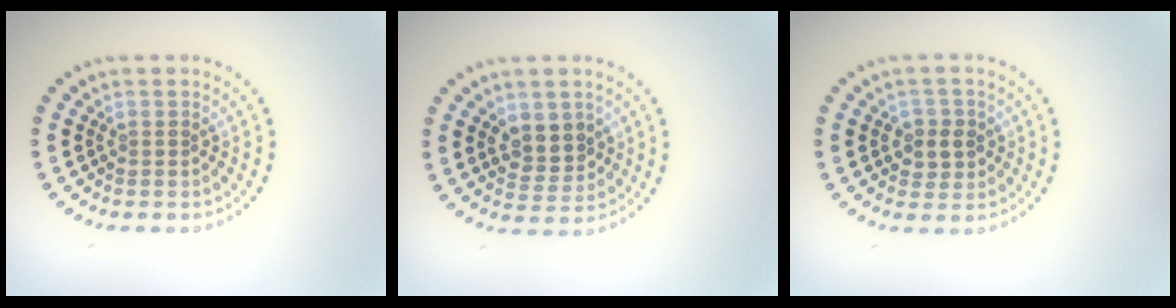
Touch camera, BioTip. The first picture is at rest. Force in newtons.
{"total": 3.0, "press": 2.8, "slide": 0.8}
{"total": 2.3, "press": 2.2, "slide": 0.7}